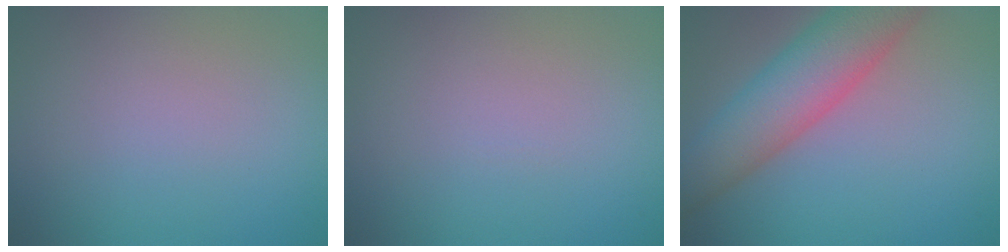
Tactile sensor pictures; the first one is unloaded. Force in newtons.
{"total": 0.0}
{"total": 7.6, "press": 7.5, "slide": 0.7}